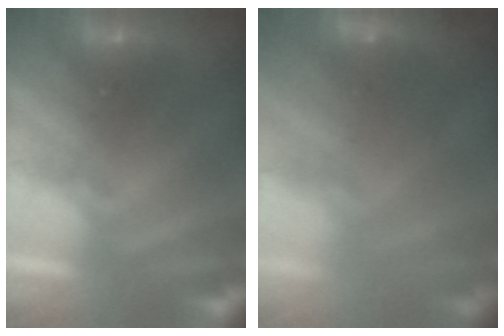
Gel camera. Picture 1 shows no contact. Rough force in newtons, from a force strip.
{"total": 11.1}